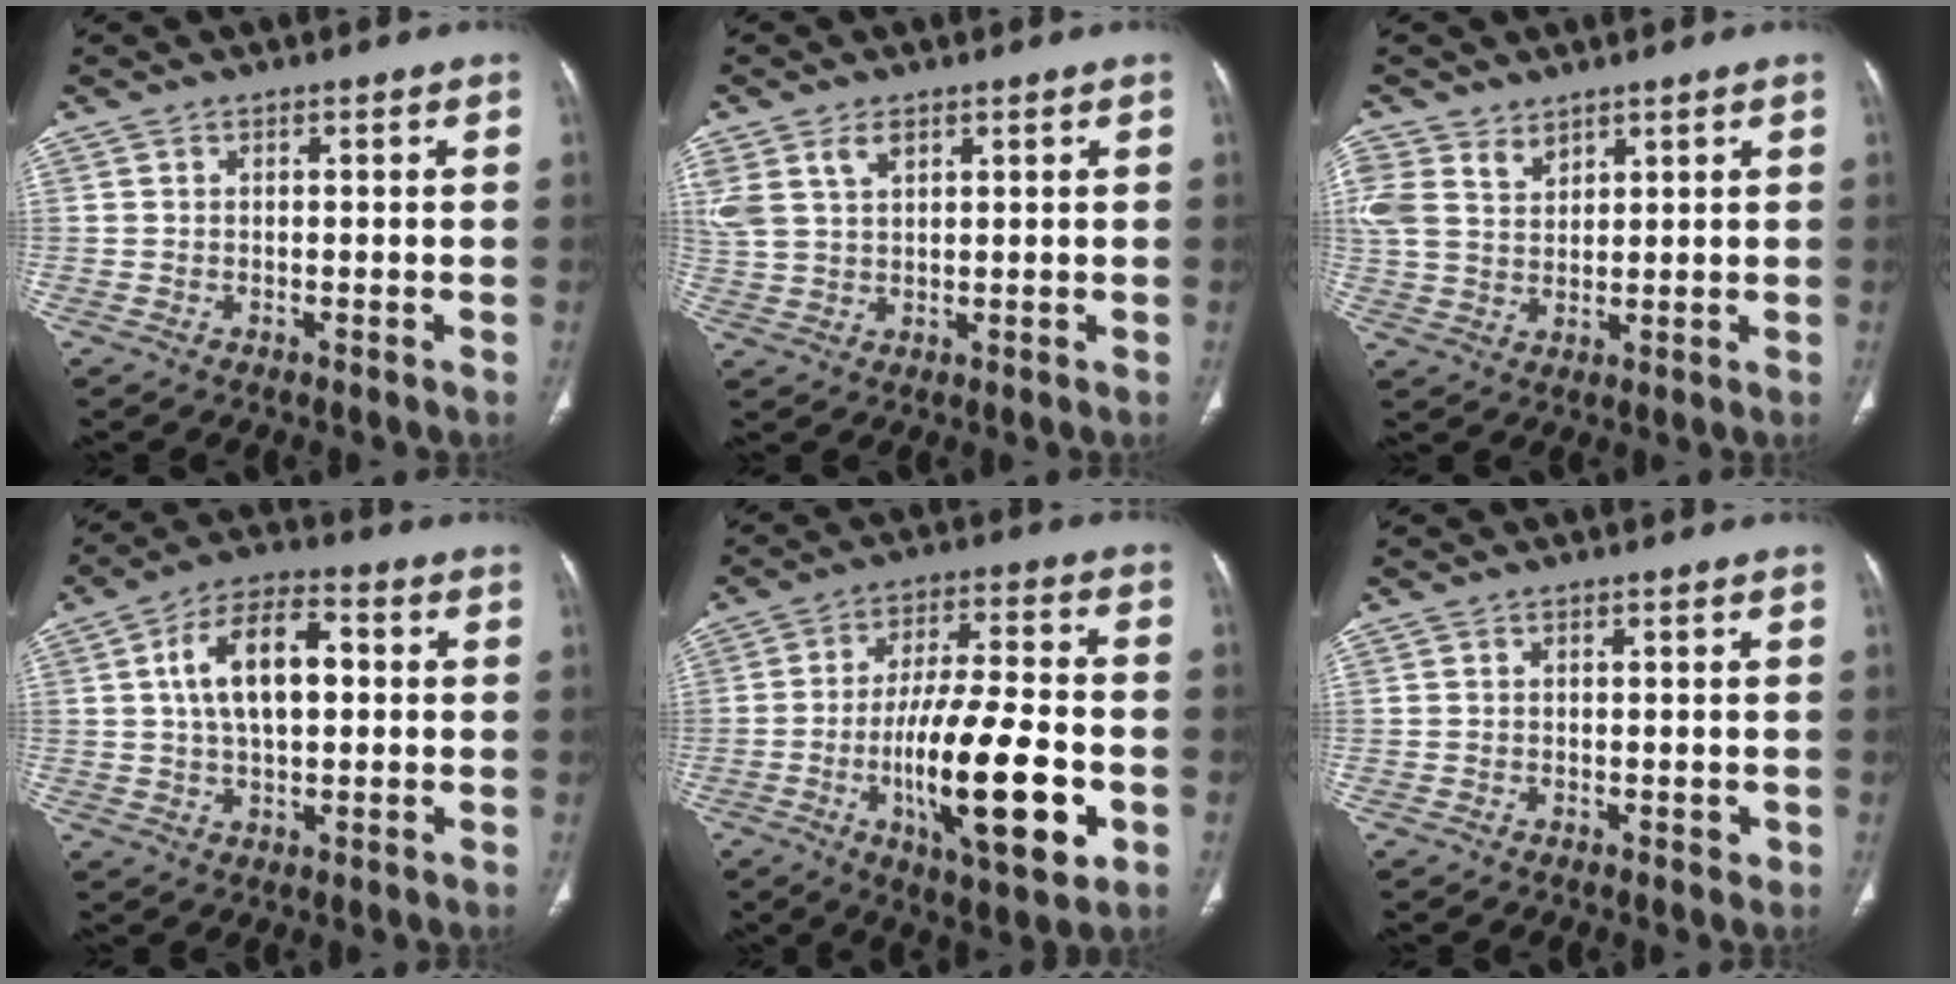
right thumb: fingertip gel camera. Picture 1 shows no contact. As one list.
[{"total": 5.8, "force": [3.1, 3.3, 3.6], "torque": [-0.075, -0.003, 0.070]}, {"total": 8.4, "force": [5.0, 5.8, 3.6], "torque": [-0.069, -0.007, 0.109]}, {"total": 12.0, "force": [1.7, 6.5, 10.0], "torque": [-0.166, 0.019, 0.022]}, {"total": 20.4, "force": [-5.6, 6.0, 18.7], "torque": [-0.311, 0.015, -0.082]}, {"total": 0.8, "force": [-0.3, 0.6, 0.5], "torque": [-0.003, 0.000, -0.004]}]